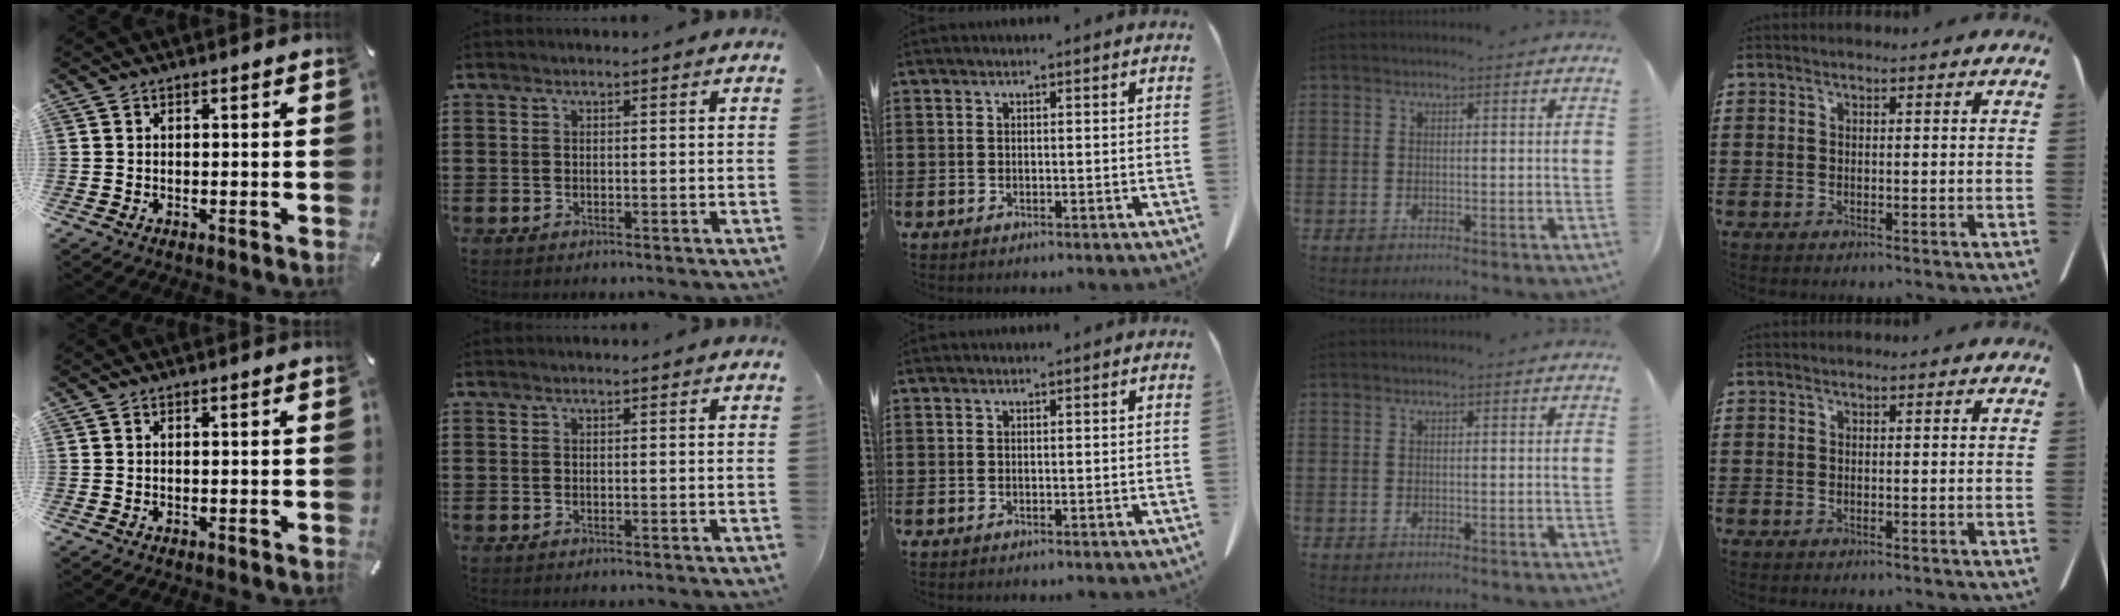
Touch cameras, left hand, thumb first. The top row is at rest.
{}